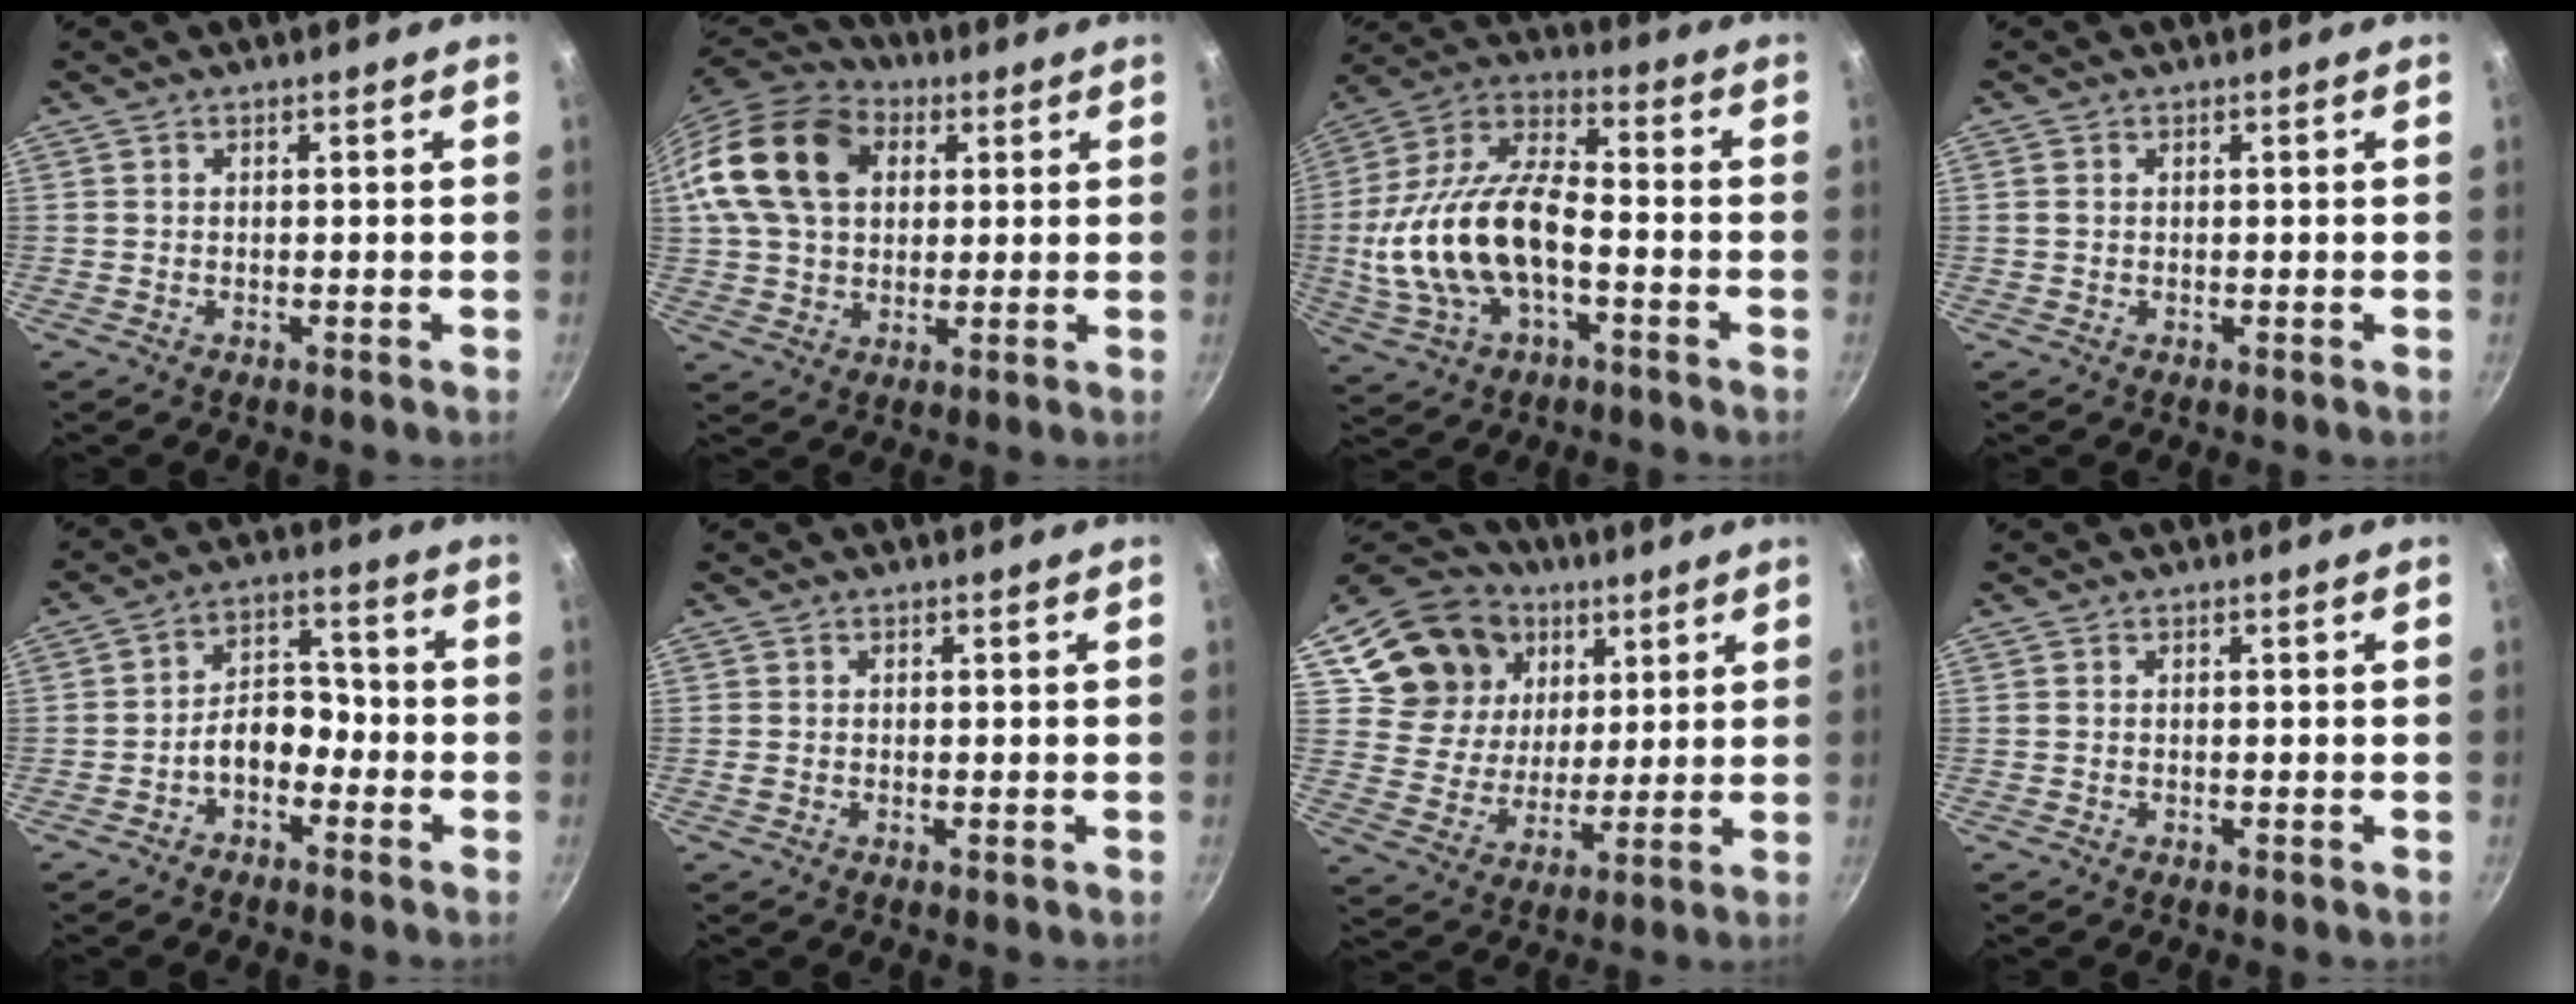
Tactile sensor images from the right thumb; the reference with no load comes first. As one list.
[{"total": 18.1, "force": [4.9, 13.2, 11.4], "torque": [-0.198, 0.015, 0.079]}, {"total": 20.0, "force": [-3.7, 10.1, 16.8], "torque": [-0.325, 0.036, -0.075]}, {"total": 0.8, "force": [0.2, 0.5, 0.6], "torque": [-0.011, 0.001, 0.002]}, {"total": 6.9, "force": [-3.0, 4.4, 4.4], "torque": [-0.041, 0.045, -0.057]}, {"total": 0.6, "force": [-0.1, 0.4, 0.4], "torque": [-0.008, 0.001, -0.003]}, {"total": 18.3, "force": [8.0, 14.7, 7.4], "torque": [-0.116, -0.012, 0.146]}, {"total": 0.0}]